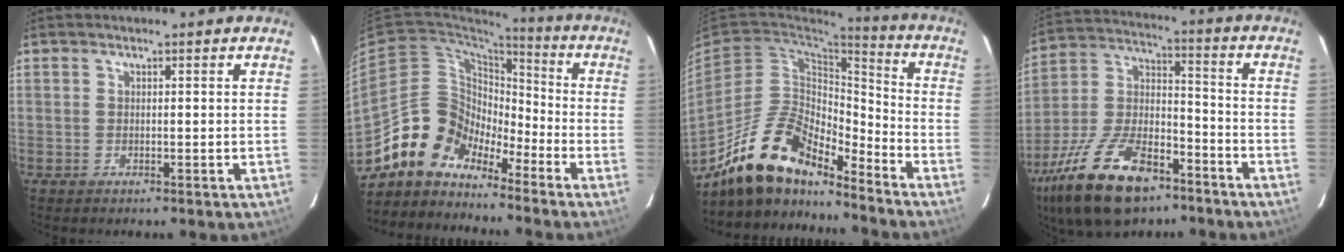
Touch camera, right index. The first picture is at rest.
{"total": 10.7, "force": [-9.0, 5.7, 1.6], "torque": [-0.035, 0.041, -0.186]}
{"total": 16.9, "force": [-13.9, 5.3, 8.0], "torque": [-0.156, 0.008, -0.261]}
{"total": 22.3, "force": [-13.8, 10.4, 14.1], "torque": [-0.293, -0.006, -0.239]}